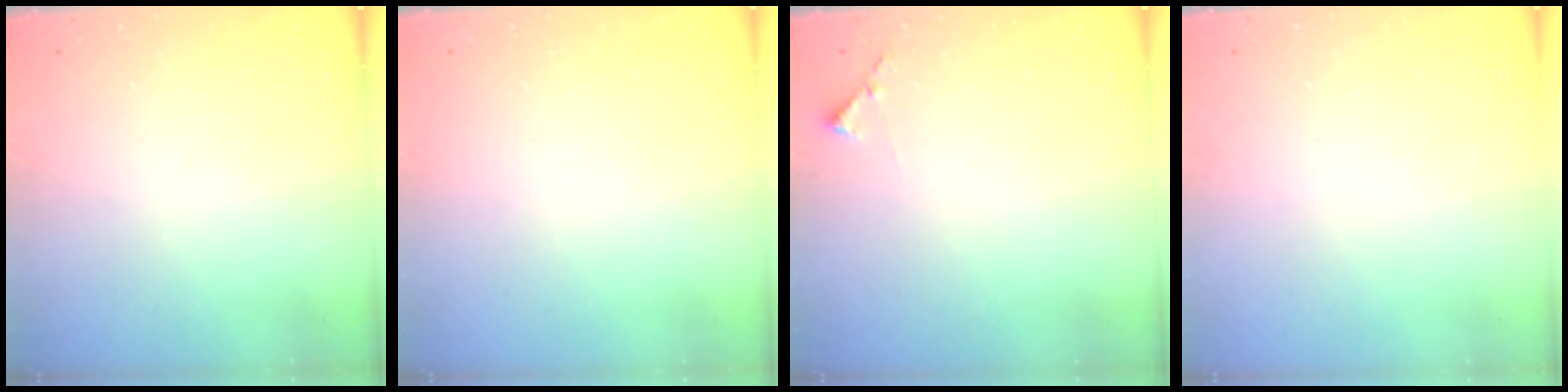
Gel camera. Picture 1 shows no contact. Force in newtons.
{"total": 1.5, "press": 1.5, "slide": 0.1}
{"total": 5.2, "press": 5.2, "slide": 0.6}
{"total": 1.6, "press": 1.5, "slide": 0.1}